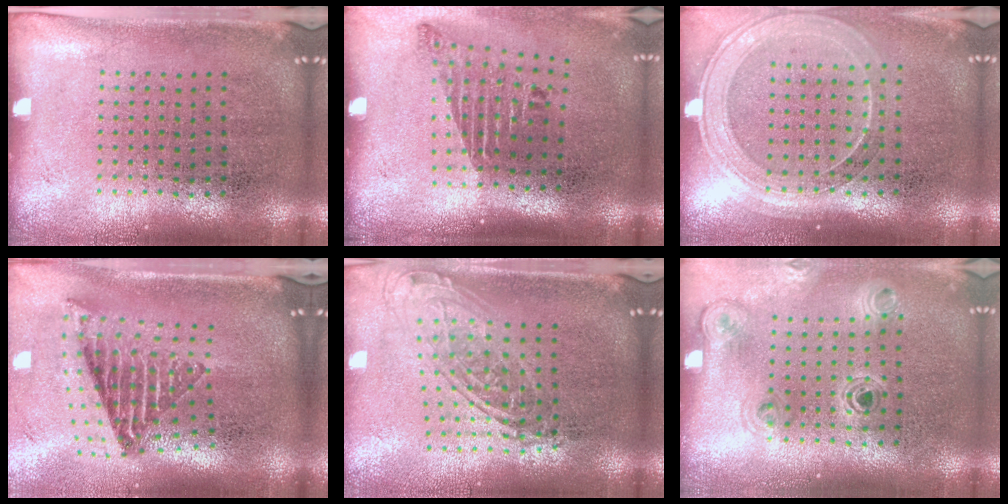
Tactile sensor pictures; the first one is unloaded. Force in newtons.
{"total": 1.8, "press": 1.2, "slide": 1.4}
{"total": 1.7, "press": 1.5, "slide": 0.6}
{"total": 2.2, "press": 1.5, "slide": 1.6}
{"total": 1.8, "press": 1.4, "slide": 1.1}
{"total": 1.1, "press": 1.1, "slide": 0.2}